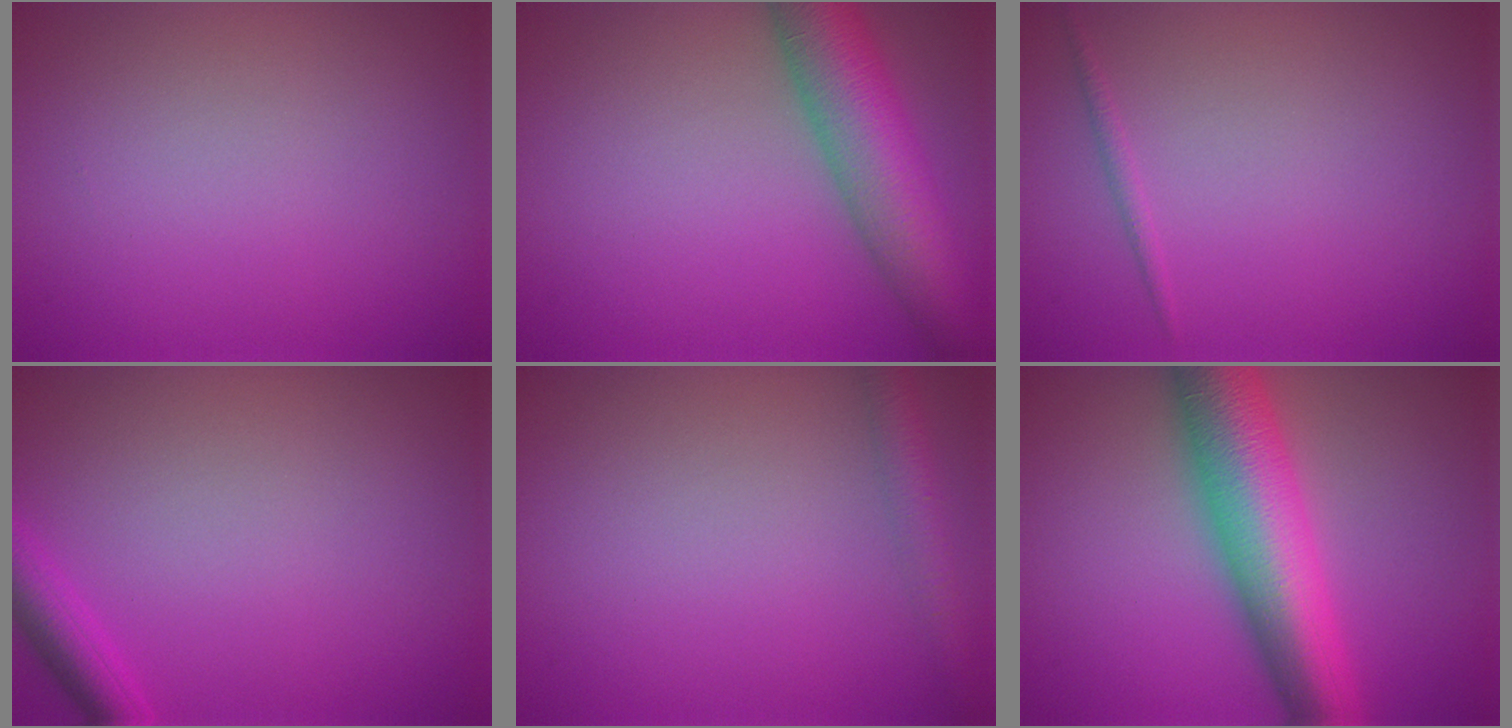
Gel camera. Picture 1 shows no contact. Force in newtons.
{"total": 8.8, "press": 8.8, "slide": 0.3}
{"total": 0.7, "press": 0.7, "slide": 0.0}
{"total": 2.6, "press": 2.6, "slide": 0.2}
{"total": 2.2, "press": 2.2, "slide": 0.1}
{"total": 10.6, "press": 10.6, "slide": 0.1}